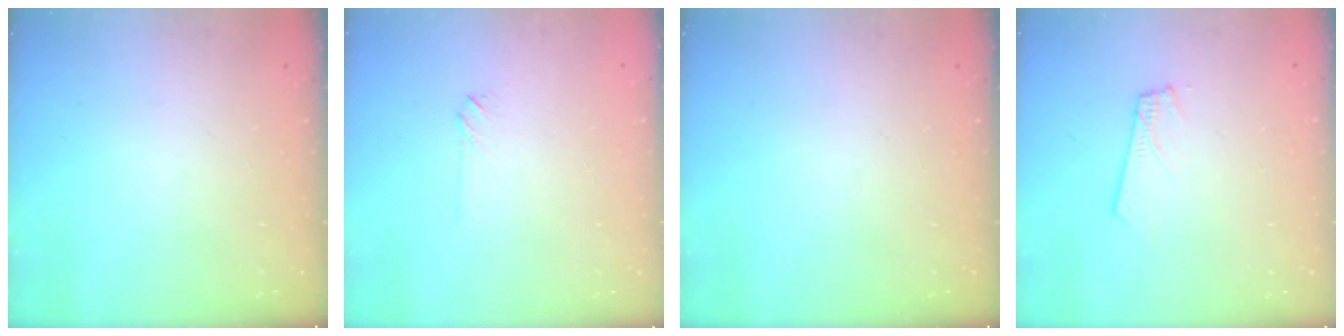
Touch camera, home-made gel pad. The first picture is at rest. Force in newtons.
{"total": 2.0, "press": 2.0, "slide": 0.3}
{"total": 0.0}
{"total": 1.8, "press": 1.8, "slide": 0.1}